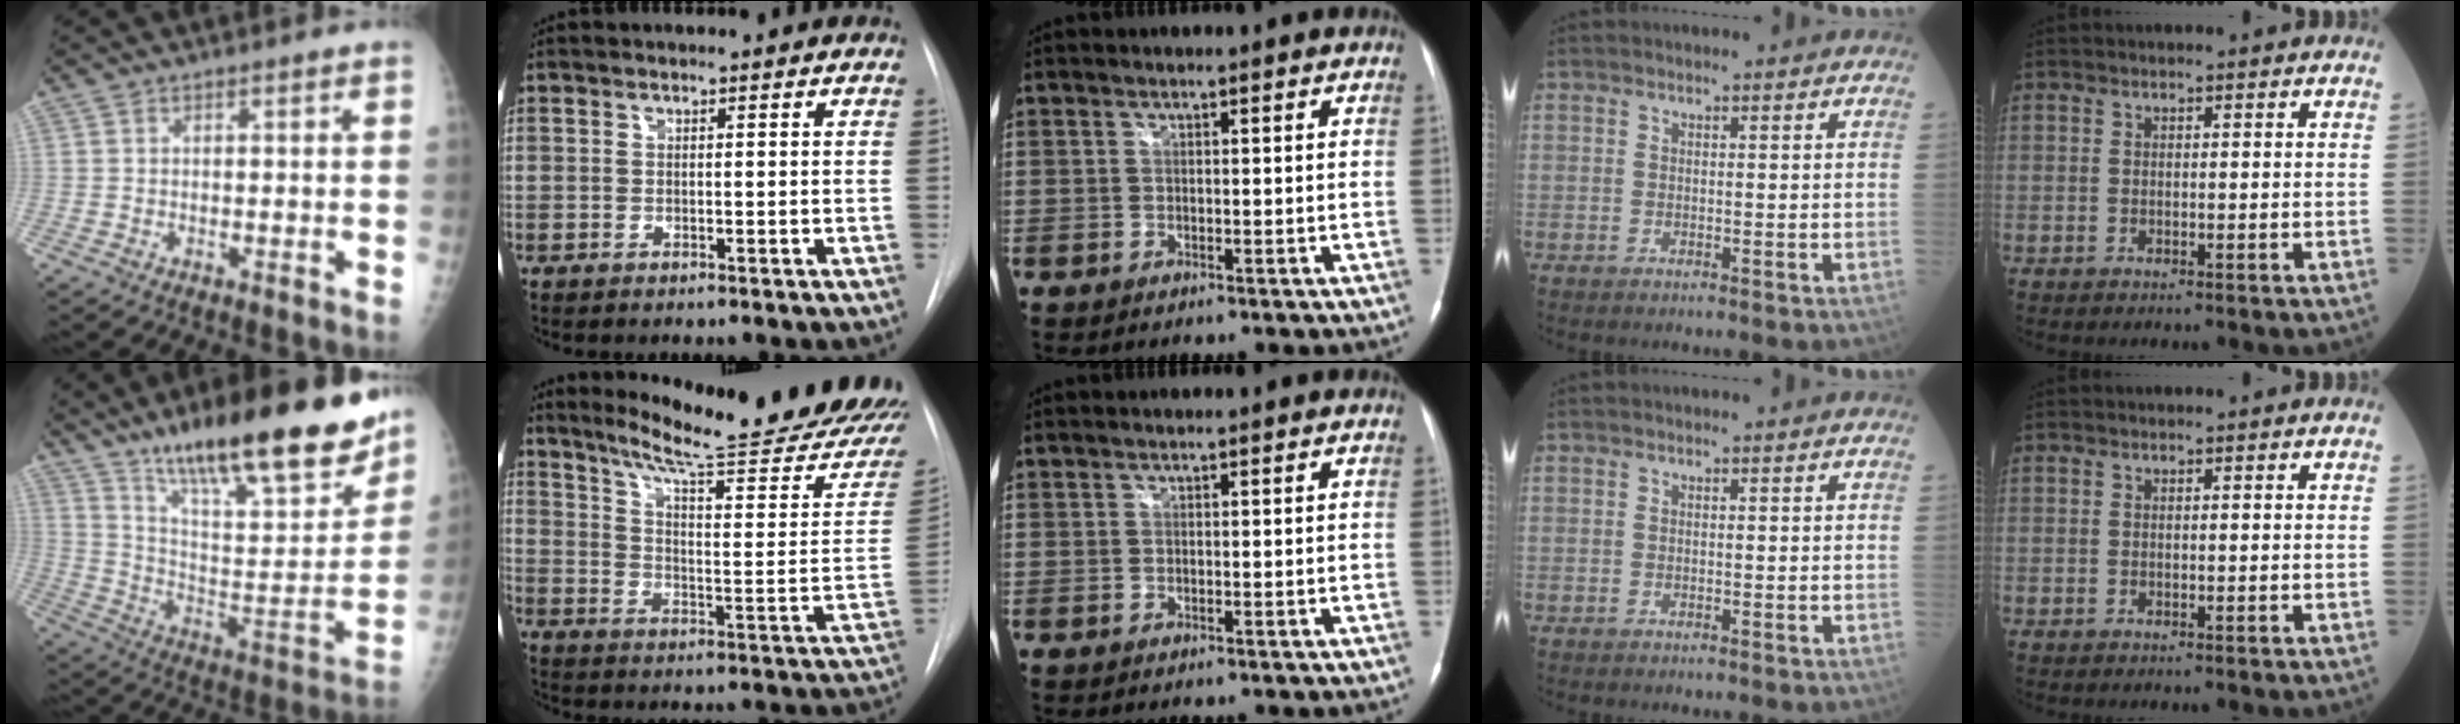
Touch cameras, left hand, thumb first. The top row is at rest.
{"thumb": {"total": 28.5, "force": [20.1, 6.9, 19.0], "torque": [-0.260, -0.074, 0.320]}, "index": {"total": 25.8, "force": [22.8, 1.1, 12.1], "torque": [-0.173, -0.105, 0.292]}}